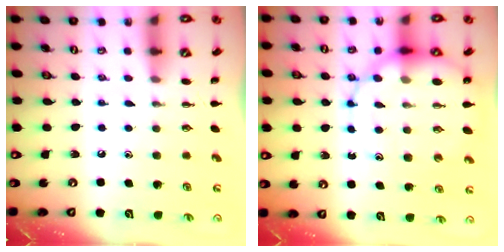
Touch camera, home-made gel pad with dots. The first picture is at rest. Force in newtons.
{"total": 15.0, "press": 14.5, "slide": 3.7}